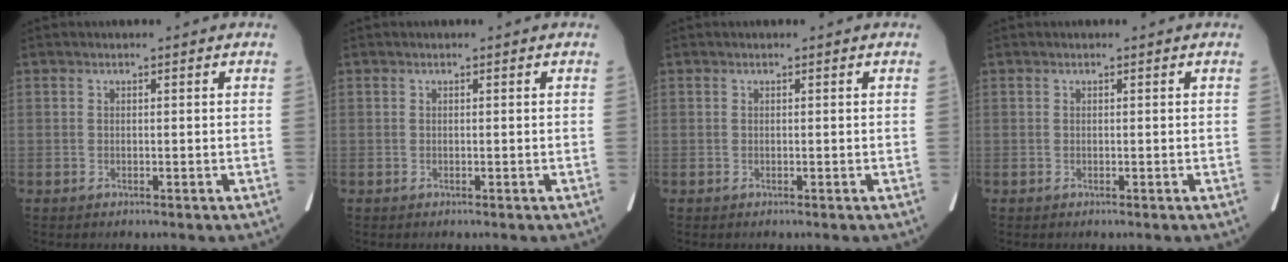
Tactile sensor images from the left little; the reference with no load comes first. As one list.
[{"total": 0.0}, {"total": 0.0}, {"total": 0.0}]